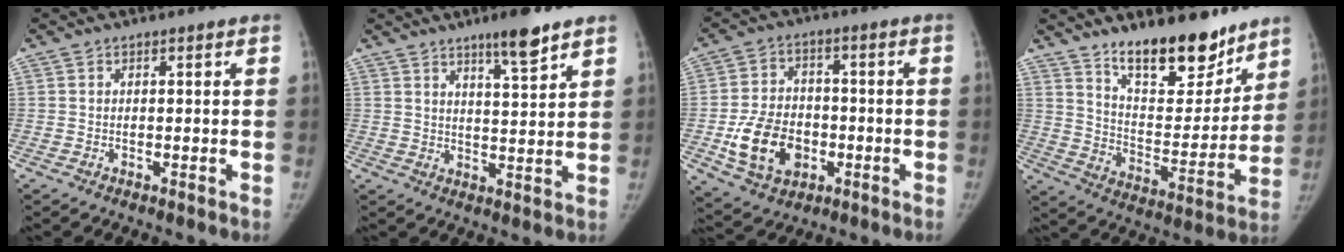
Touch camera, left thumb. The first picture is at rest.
{"total": 7.3, "force": [5.3, 0.9, 5.0], "torque": [-0.071, -0.036, 0.083]}
{"total": 12.6, "force": [-3.2, 9.5, 7.6], "torque": [-0.109, 0.009, -0.048]}
{"total": 18.1, "force": [13.6, 7.0, 9.5], "torque": [-0.093, -0.107, 0.219]}